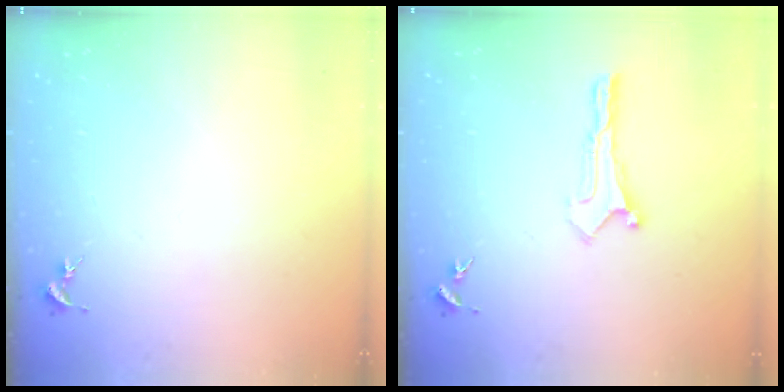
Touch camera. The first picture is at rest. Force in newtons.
{"total": 0.0}